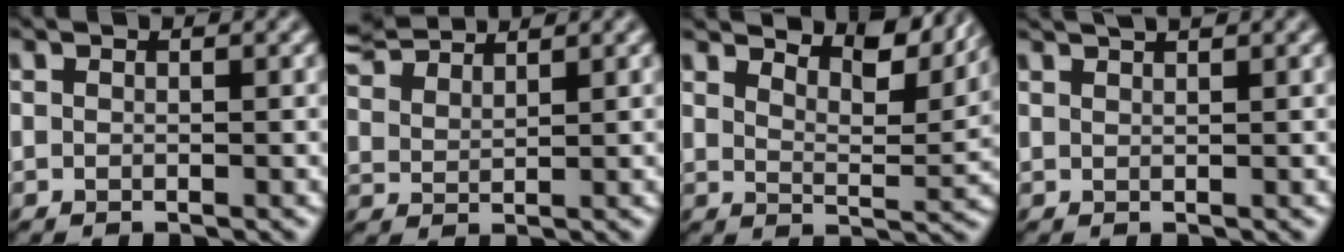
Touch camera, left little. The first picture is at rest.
{"total": 4.3, "force": [3.9, 0.7, 1.7], "torque": [-0.057, 0.021, 0.067]}
{"total": 8.0, "force": [7.0, 1.6, 3.4], "torque": [-0.071, 0.002, 0.098]}
{"total": 2.3, "force": [2.0, 0.1, 1.1], "torque": [-0.023, 0.019, 0.031]}